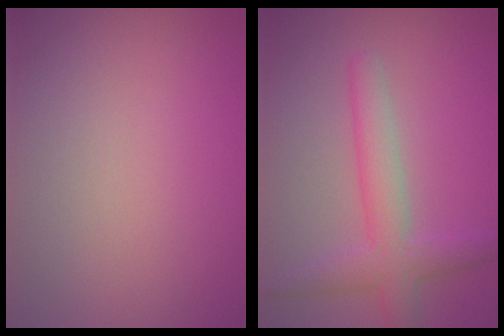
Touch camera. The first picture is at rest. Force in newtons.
{"total": 3.9, "press": 3.9, "slide": 0.1}